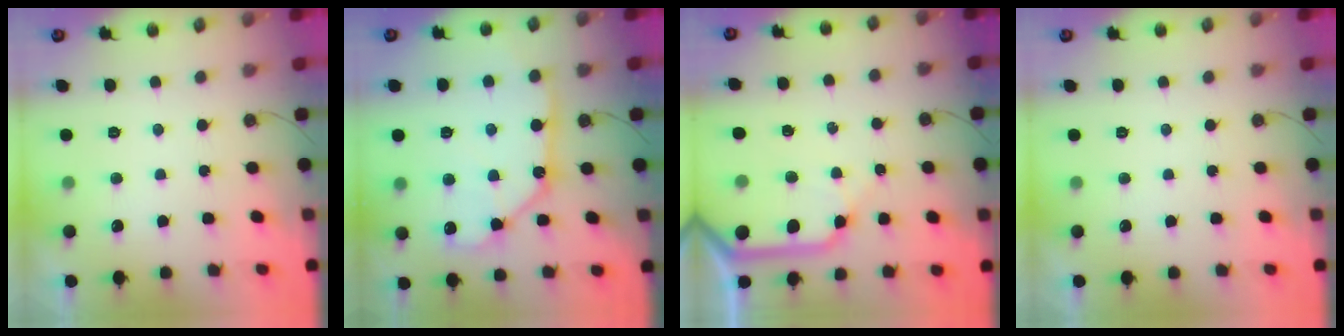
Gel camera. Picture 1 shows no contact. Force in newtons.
{"total": 13.4, "press": 13.3, "slide": 1.5}
{"total": 13.3, "press": 13.2, "slide": 1.5}
{"total": 0.0}